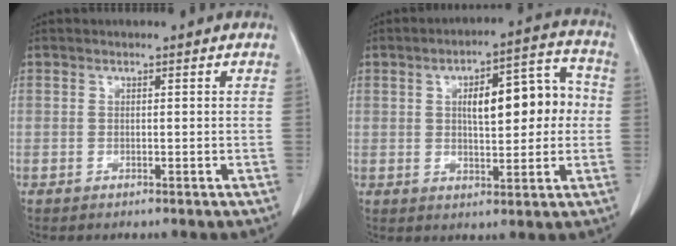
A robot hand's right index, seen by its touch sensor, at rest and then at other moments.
{"total": 11.7, "force": [1.3, 4.0, 10.9], "torque": [-0.153, 0.037, 0.024]}